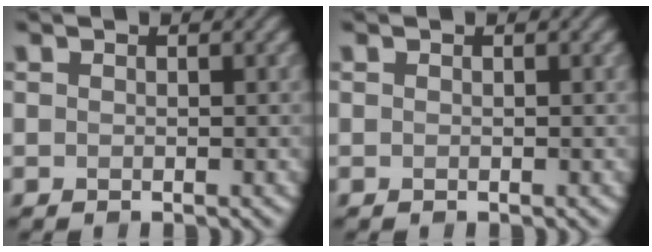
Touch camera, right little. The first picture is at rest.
{"total": 0.0}